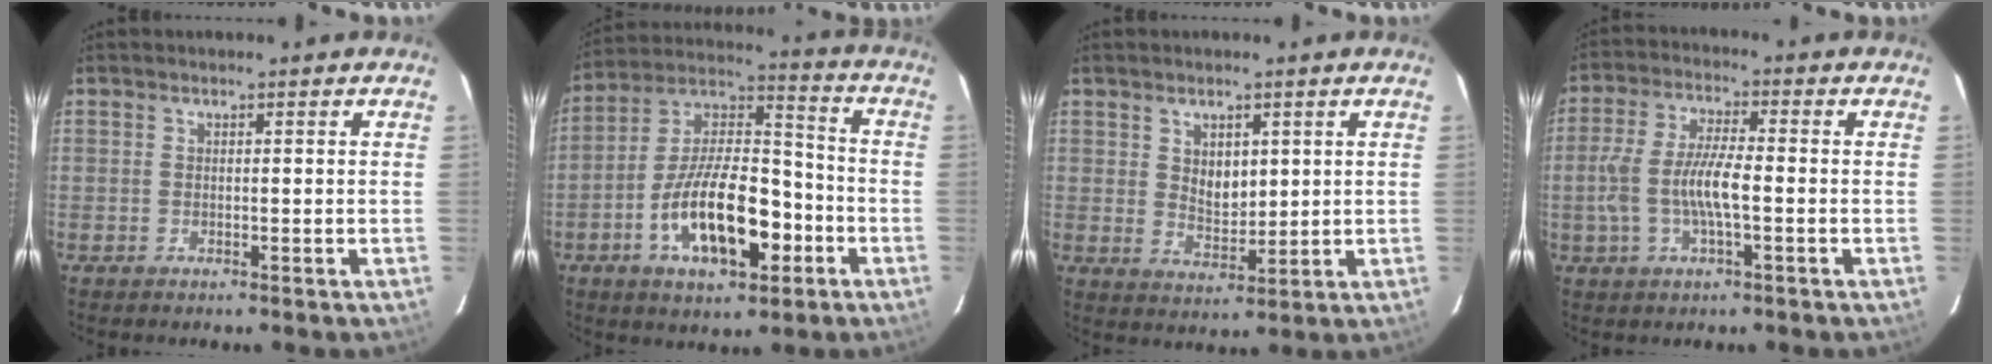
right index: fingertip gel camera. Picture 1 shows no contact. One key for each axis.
{"total": 18.3, "fx": -6.9, "fy": 8.0, "fz": 14.9, "tx": -0.279, "ty": 0.011, "tz": -0.114}
{"total": 5.2, "fx": 1.8, "fy": 3.5, "fz": 3.4, "tx": -0.052, "ty": -0.001, "tz": 0.036}
{"total": 8.9, "fx": -1.7, "fy": 2.3, "fz": 8.5, "tx": -0.175, "ty": 0.002, "tz": -0.032}